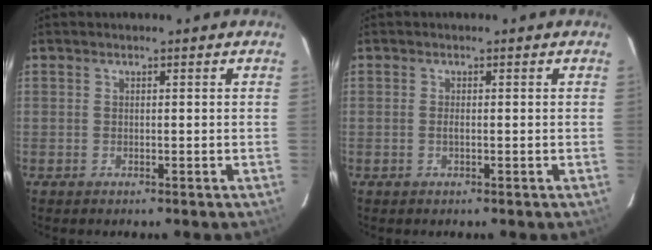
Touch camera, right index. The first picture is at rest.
{"total": 0.6, "force": [-0.2, 0.1, 0.6], "torque": [-0.012, -0.002, -0.003]}